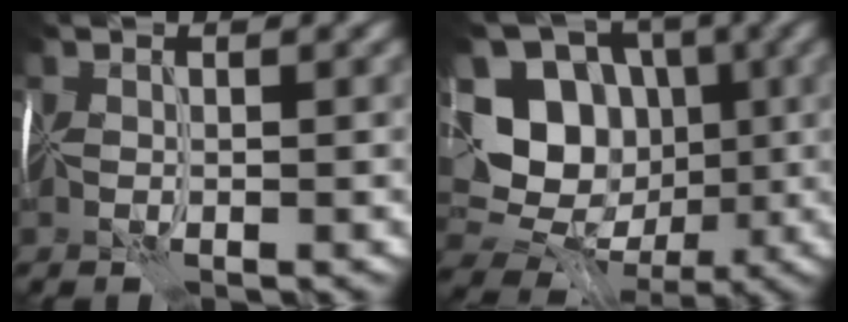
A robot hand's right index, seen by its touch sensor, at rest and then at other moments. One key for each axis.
{"total": 8.6, "fx": 1.0, "fy": 7.7, "fz": 3.9, "tx": -0.055, "ty": -0.004, "tz": 0.009}